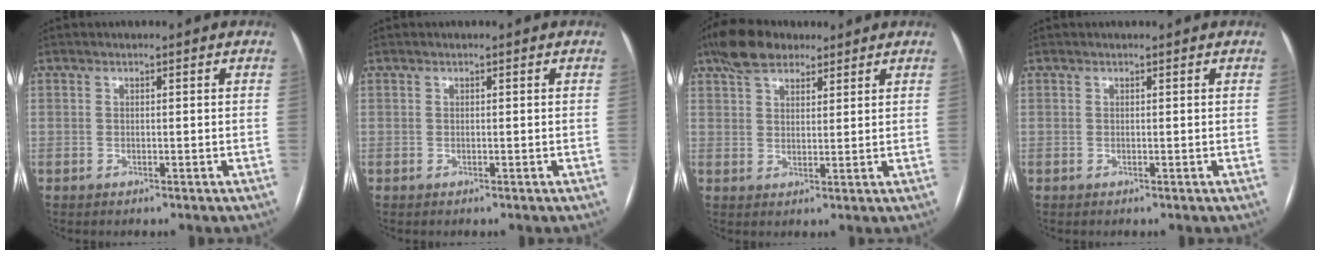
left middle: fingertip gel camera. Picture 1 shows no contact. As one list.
[{"total": 0.0}, {"total": 7.2, "force": [5.3, 3.5, 3.5], "torque": [-0.067, 0.024, 0.096]}, {"total": 0.7, "force": [0.7, 0.1, 0.1], "torque": [-0.008, 0.010, 0.009]}]